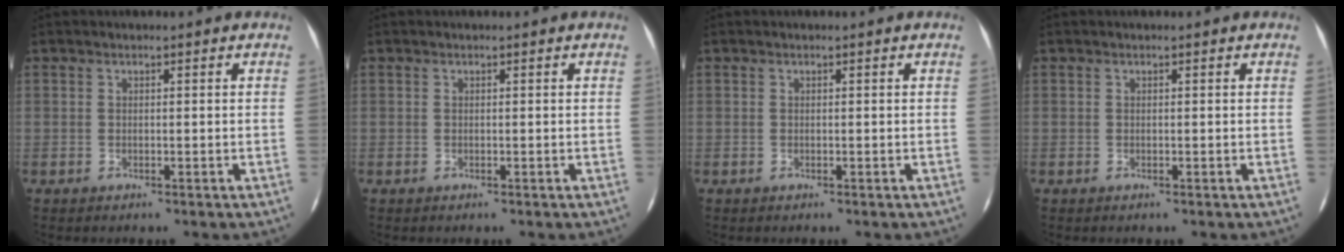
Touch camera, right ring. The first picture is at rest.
{"total": 0.0}
{"total": 0.0}
{"total": 0.0}